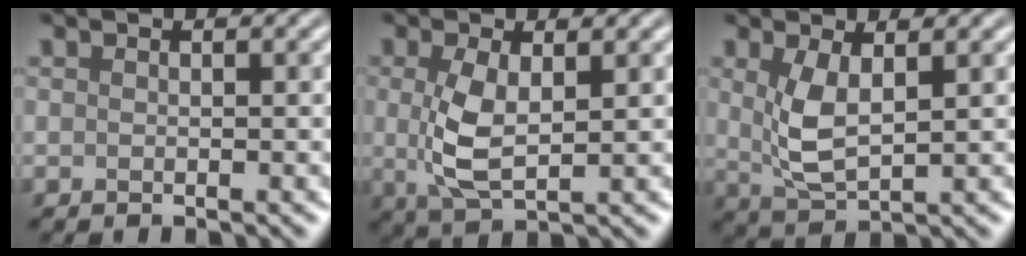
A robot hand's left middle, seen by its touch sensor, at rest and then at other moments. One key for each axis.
{"total": 4.2, "fx": 0.5, "fy": 1.9, "fz": 3.8, "tx": -0.088, "ty": -0.003, "tz": 0.013}
{"total": 3.7, "fx": 1.0, "fy": 1.5, "fz": 3.3, "tx": -0.077, "ty": -0.007, "tz": 0.024}